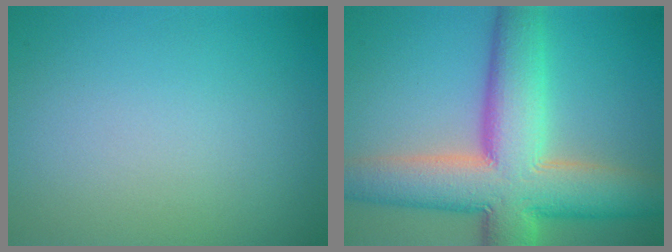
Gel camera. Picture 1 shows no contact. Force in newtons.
{"total": 11.9, "press": 11.8, "slide": 1.0}